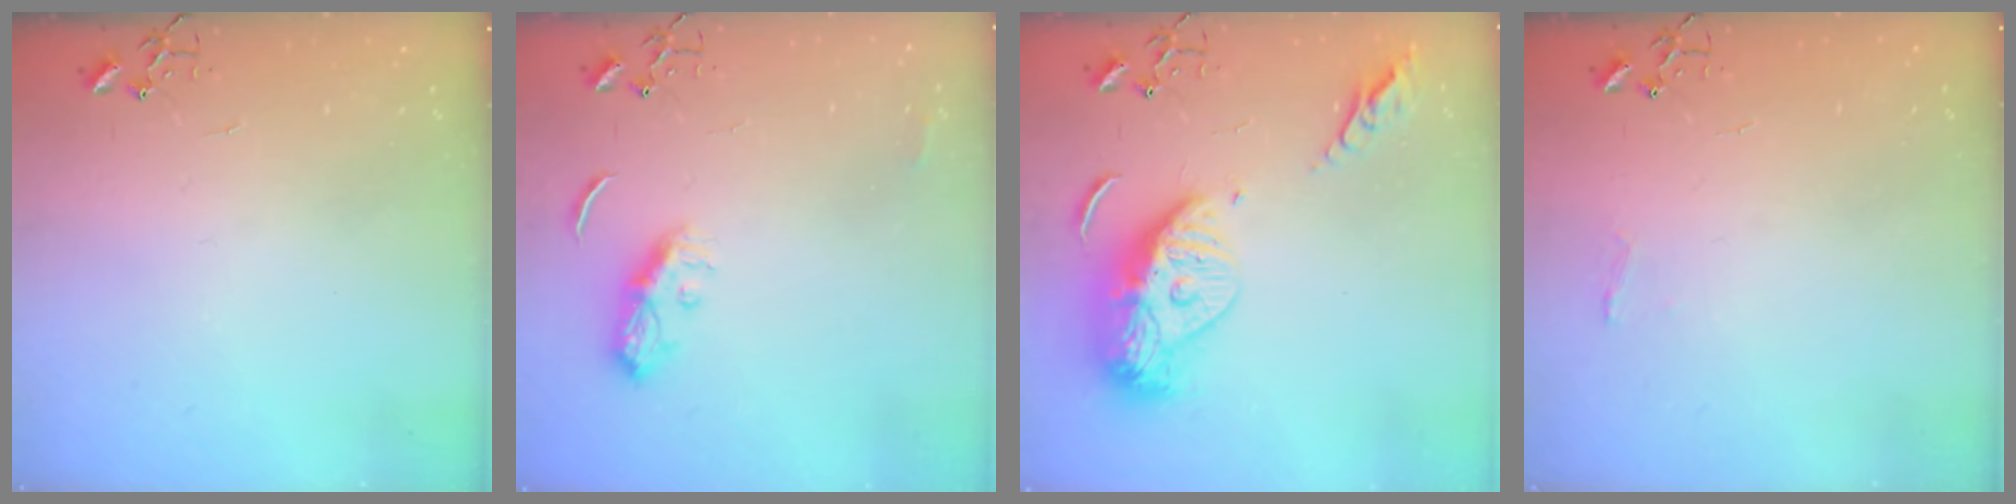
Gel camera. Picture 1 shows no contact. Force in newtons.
{"total": 8.4, "press": 8.4, "slide": 0.2}
{"total": 16.9, "press": 16.8, "slide": 1.6}
{"total": 4.8, "press": 4.8, "slide": 0.6}